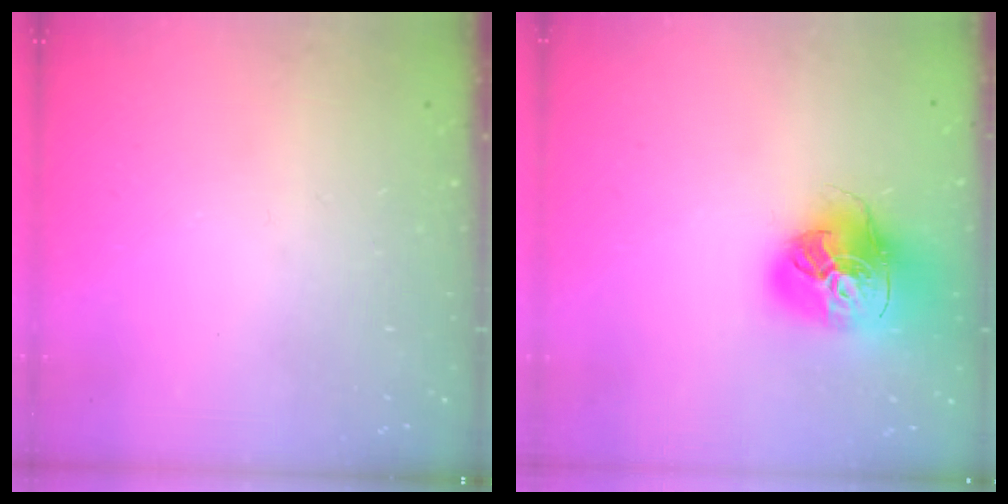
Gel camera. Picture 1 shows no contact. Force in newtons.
{"total": 19.5, "press": 19.4, "slide": 2.2}